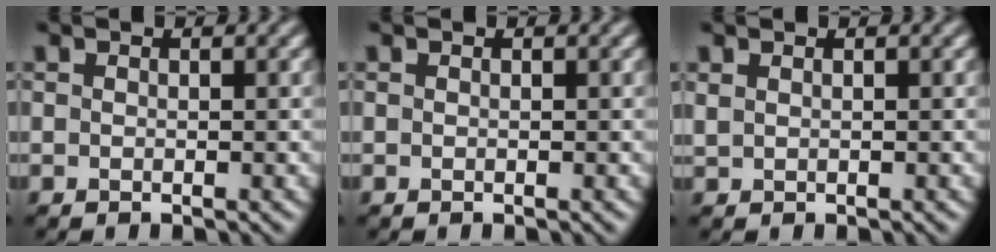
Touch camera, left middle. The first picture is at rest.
{"total": 0.0}
{"total": 0.6, "force": [0.5, 0.2, 0.3], "torque": [-0.010, 0.002, 0.014]}